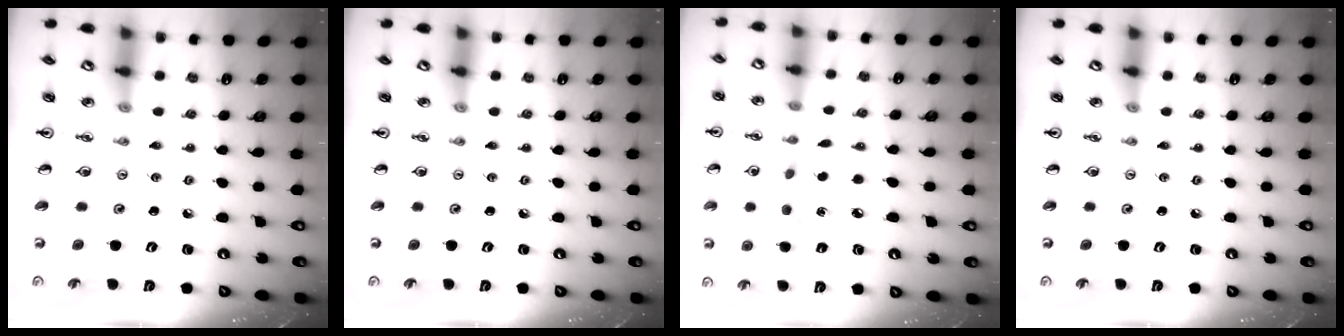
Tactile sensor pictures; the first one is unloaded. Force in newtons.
{"total": 0.0}
{"total": 2.8, "press": 2.8, "slide": 0.4}
{"total": 0.0}